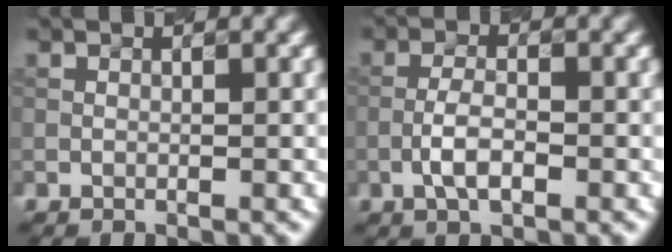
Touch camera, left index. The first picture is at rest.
{"total": 2.8, "force": [-1.1, 1.0, 2.4], "torque": [-0.048, 0.003, -0.027]}